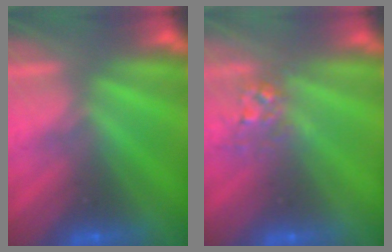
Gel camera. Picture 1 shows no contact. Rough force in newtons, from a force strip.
{"total": 2.8}